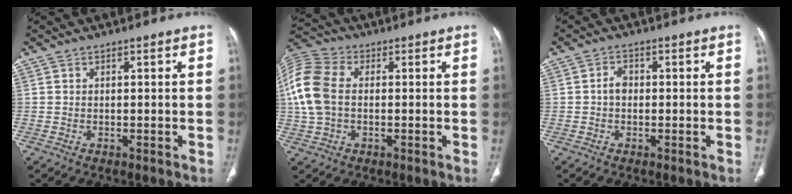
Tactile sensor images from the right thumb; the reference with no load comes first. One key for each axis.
{"total": 12.0, "fx": 0.4, "fy": 8.2, "fz": 8.8, "tx": -0.205, "ty": 0.020, "tz": 0.003}
{"total": 2.5, "fx": -0.2, "fy": 1.9, "fz": 1.6, "tx": -0.021, "ty": 0.009, "tz": -0.009}